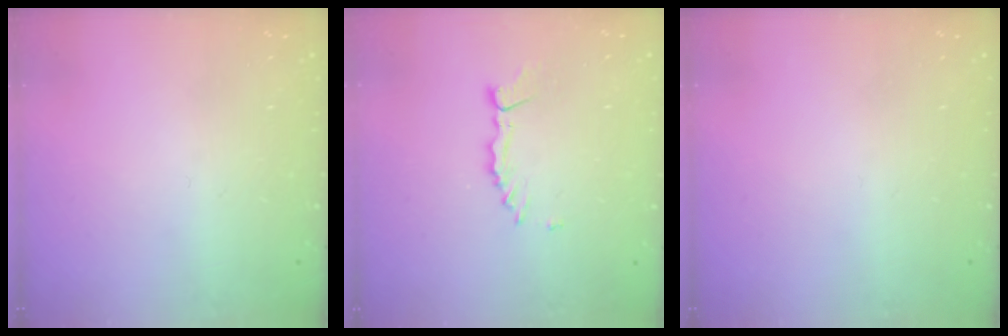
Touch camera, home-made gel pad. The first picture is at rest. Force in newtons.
{"total": 2.7, "press": 2.7, "slide": 0.3}
{"total": 0.0}